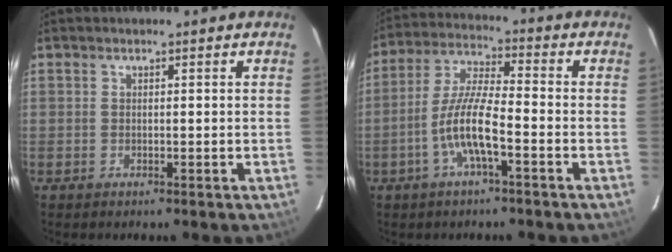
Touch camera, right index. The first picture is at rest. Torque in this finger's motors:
{"motor_torque": [1.21, -0.93, 0.76, 0.21]}